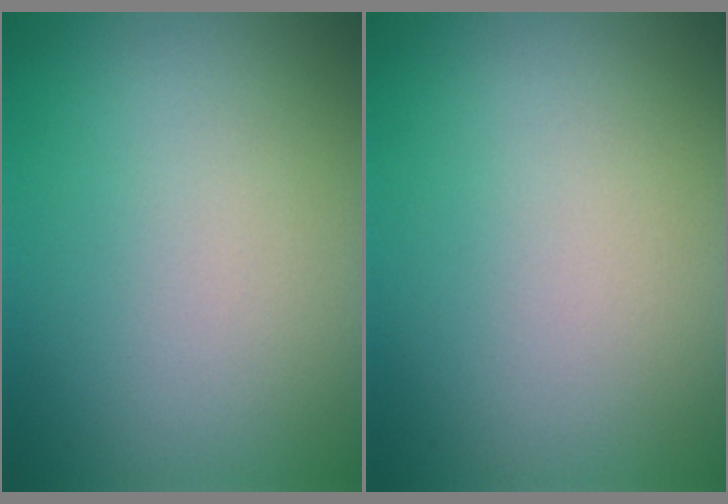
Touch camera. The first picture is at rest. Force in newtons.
{"total": 0.0}